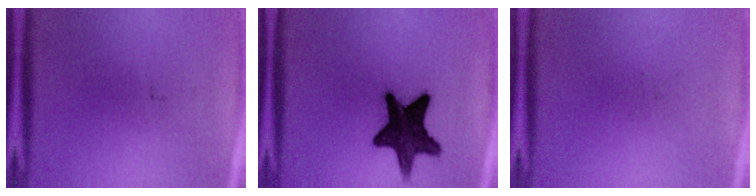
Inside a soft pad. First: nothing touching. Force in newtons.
{"total": 15.2}
{"total": 0.0}